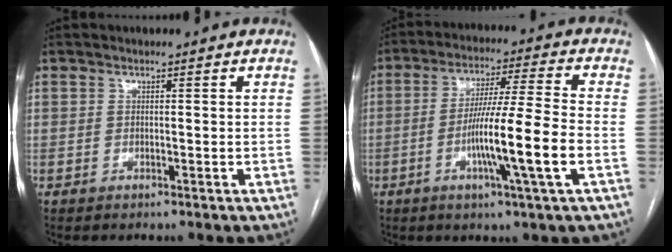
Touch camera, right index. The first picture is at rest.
{"total": 12.6, "force": [-3.5, -1.0, 12.0], "torque": [-0.215, -0.007, -0.067]}